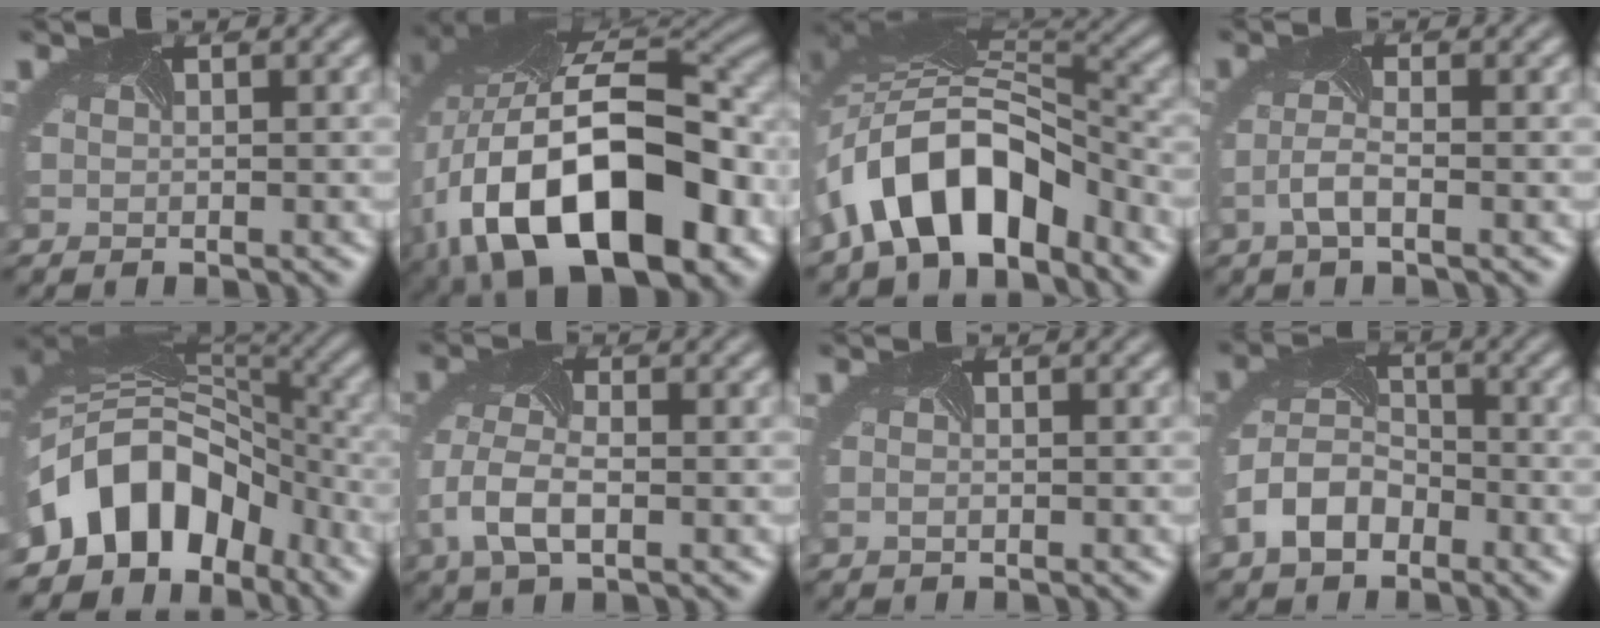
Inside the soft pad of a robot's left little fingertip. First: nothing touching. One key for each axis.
{"total": 18.0, "fx": -4.5, "fy": 10.6, "fz": 13.9, "tx": -0.240, "ty": -0.010, "tz": -0.065}
{"total": 9.2, "fx": -5.1, "fy": 4.8, "fz": 5.9, "tx": -0.098, "ty": 0.016, "tz": -0.098}
{"total": 1.6, "fx": -0.8, "fy": 0.4, "fz": 1.3, "tx": -0.043, "ty": 0.004, "tz": -0.024}
{"total": 10.2, "fx": -4.6, "fy": 7.3, "fz": 5.4, "tx": -0.101, "ty": 0.020, "tz": -0.096}
{"total": 4.4, "fx": -1.3, "fy": 2.5, "fz": 3.4, "tx": -0.093, "ty": 0.004, "tz": -0.030}
{"total": 0.6, "fx": -0.1, "fy": 0.5, "fz": 0.3, "tx": -0.002, "ty": 0.003, "tz": -0.001}
{"total": 4.7, "fx": -2.6, "fy": 3.3, "fz": 2.2, "tx": -0.054, "ty": 0.006, "tz": -0.058}